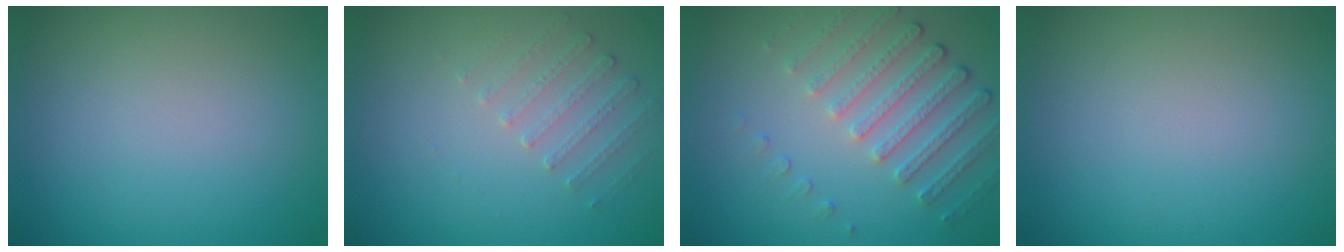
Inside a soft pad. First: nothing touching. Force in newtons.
{"total": 1.5, "press": 1.0, "slide": 1.1}
{"total": 4.5, "press": 3.3, "slide": 3.1}
{"total": 0.0}